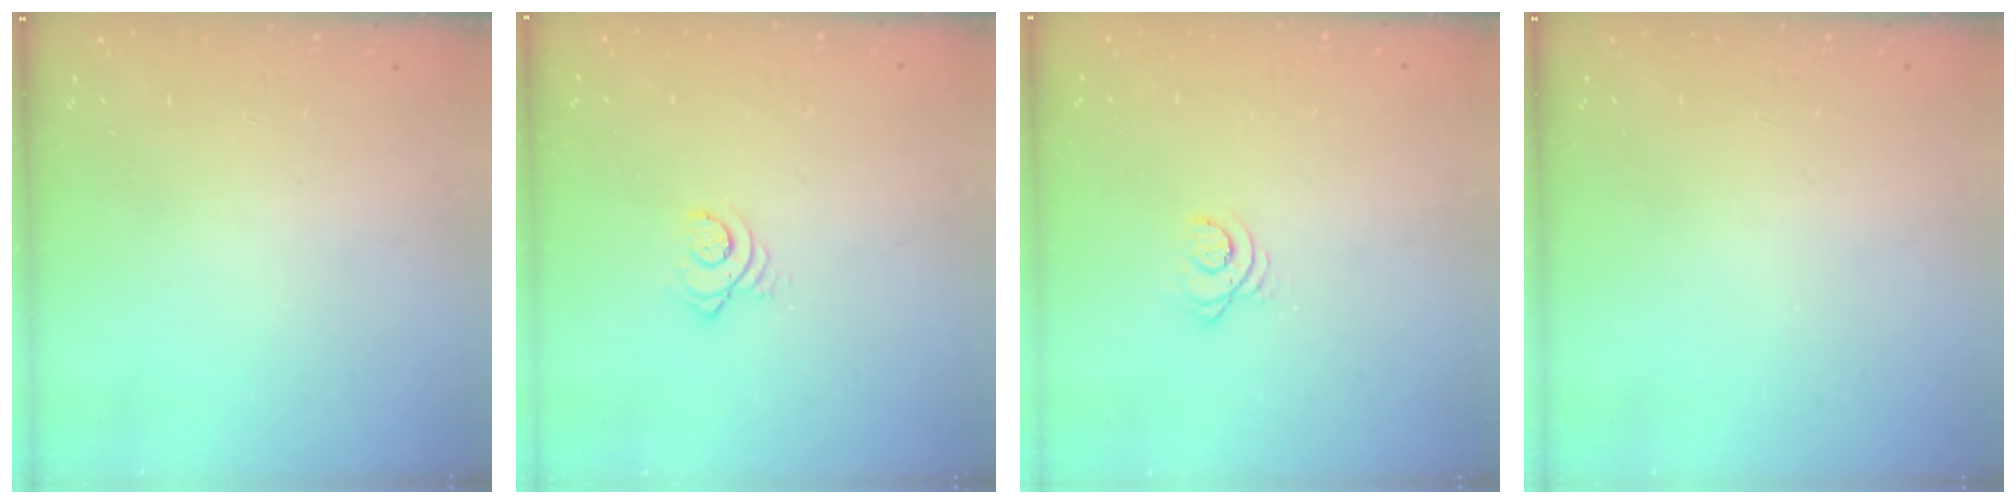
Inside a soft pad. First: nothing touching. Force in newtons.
{"total": 3.5, "press": 3.5, "slide": 0.3}
{"total": 2.9, "press": 2.9, "slide": 0.3}
{"total": 0.0}